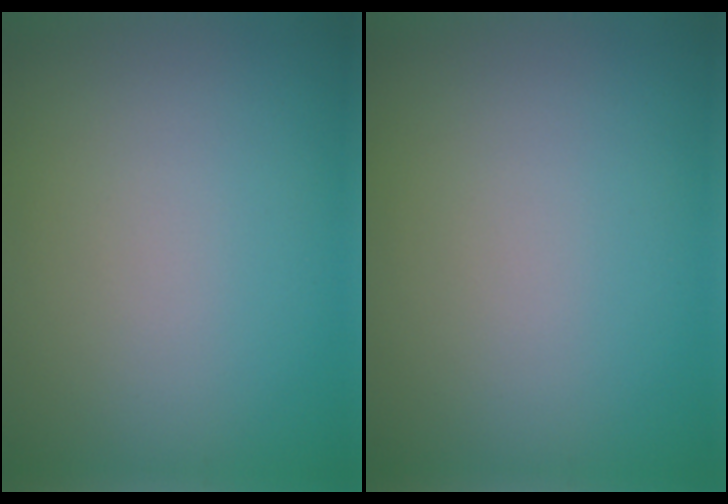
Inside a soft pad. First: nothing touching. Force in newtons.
{"total": 0.0}